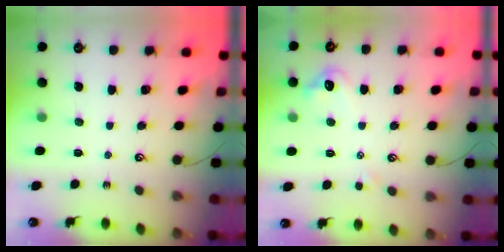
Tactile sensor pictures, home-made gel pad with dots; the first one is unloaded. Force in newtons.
{"total": 0.8, "press": 0.2, "slide": 0.7}